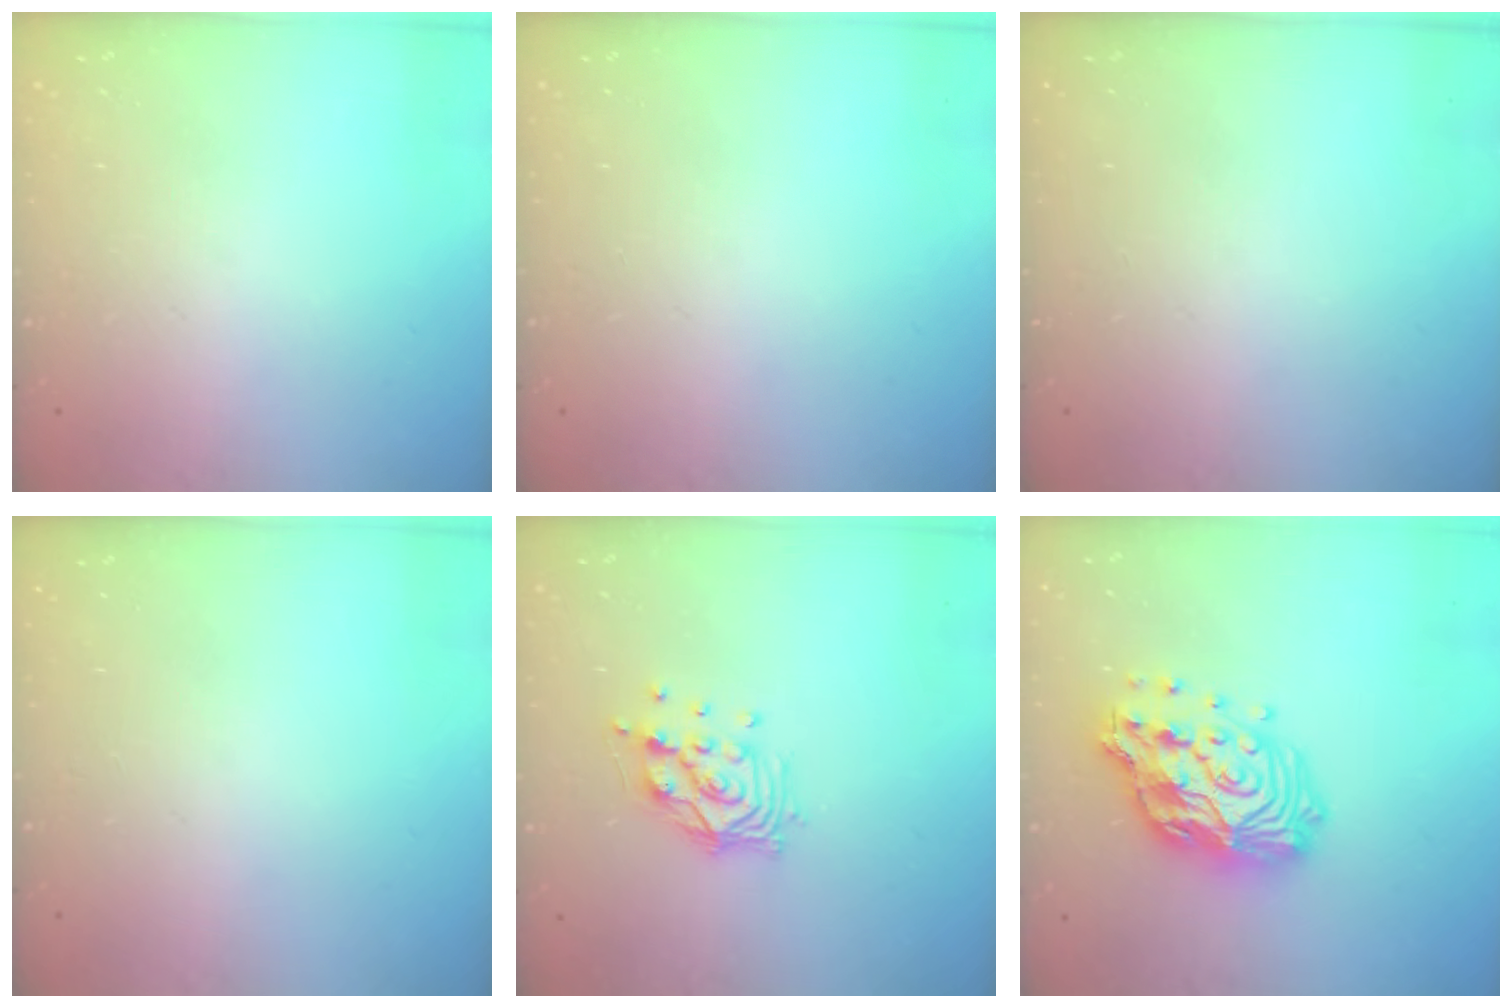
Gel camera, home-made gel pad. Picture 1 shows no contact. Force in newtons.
{"total": 0.0}
{"total": 0.0}
{"total": 0.0}
{"total": 10.1, "press": 10.0, "slide": 1.1}
{"total": 18.7, "press": 18.6, "slide": 1.5}